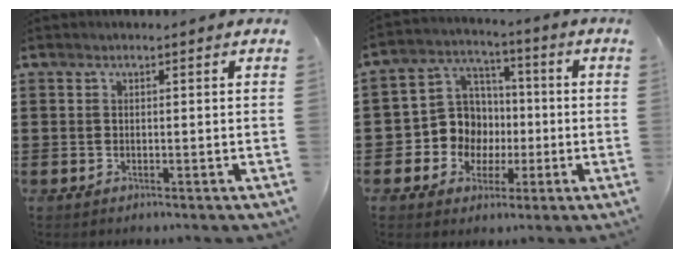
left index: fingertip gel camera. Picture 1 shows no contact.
{"total": 8.7, "force": [-0.6, 8.5, 1.9], "torque": [-0.082, 0.004, -0.005]}